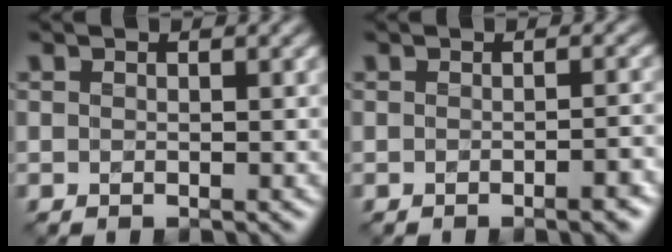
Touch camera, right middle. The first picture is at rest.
{"total": 2.2, "force": [-1.3, 0.5, 1.8], "torque": [-0.018, 0.003, -0.022]}